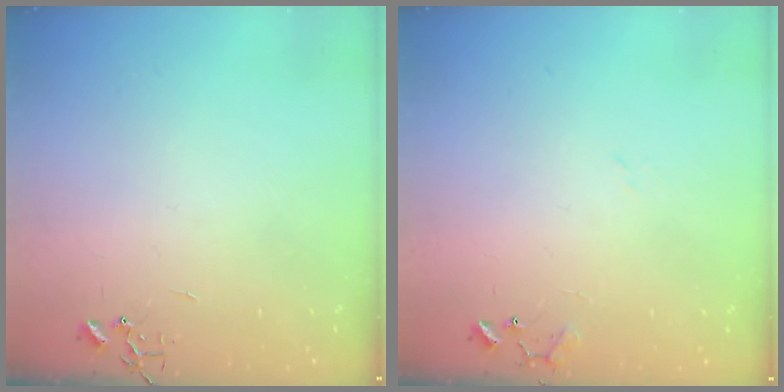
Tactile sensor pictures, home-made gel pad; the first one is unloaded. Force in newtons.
{"total": 9.5, "press": 9.5, "slide": 0.7}